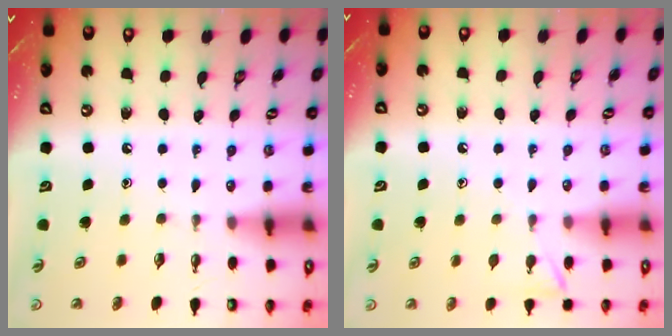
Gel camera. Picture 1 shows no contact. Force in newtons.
{"total": 6.5, "press": 6.4, "slide": 0.7}